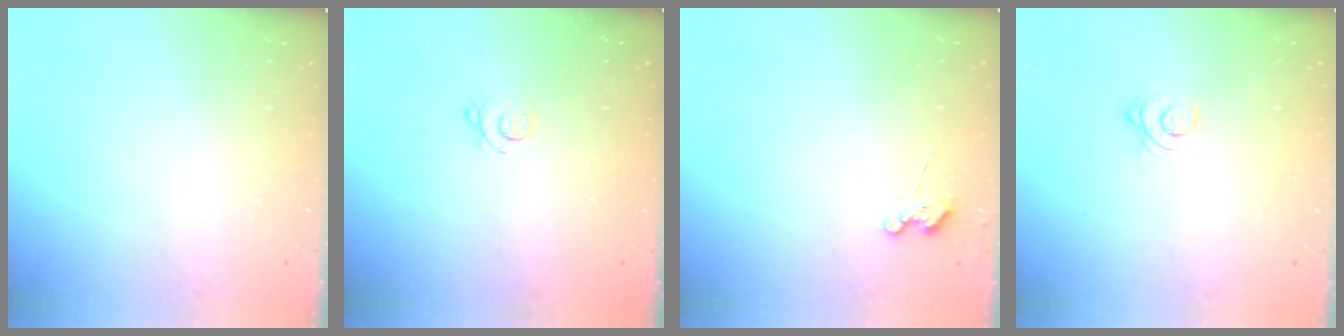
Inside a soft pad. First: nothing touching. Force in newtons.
{"total": 2.6, "press": 2.6, "slide": 0.3}
{"total": 4.1, "press": 4.1, "slide": 0.4}
{"total": 2.4, "press": 2.4, "slide": 0.2}